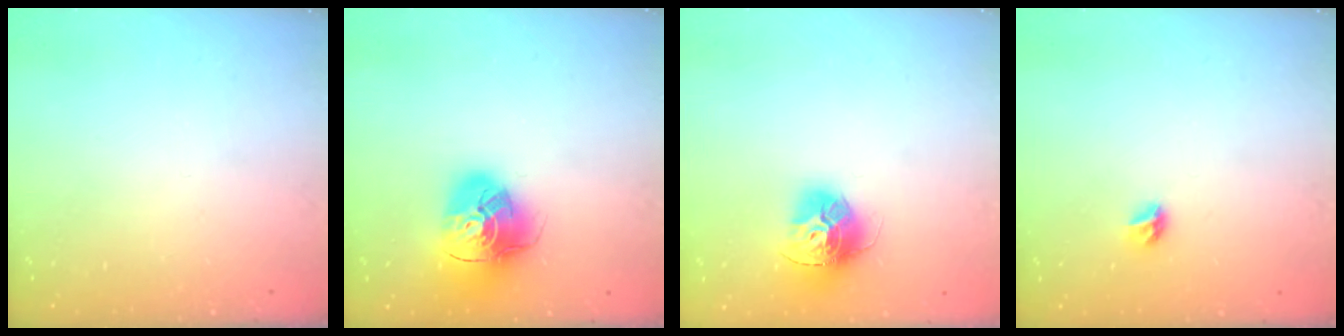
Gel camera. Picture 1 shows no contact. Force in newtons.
{"total": 14.4, "press": 14.3, "slide": 1.8}
{"total": 13.9, "press": 13.8, "slide": 1.4}
{"total": 5.4, "press": 5.4, "slide": 0.5}